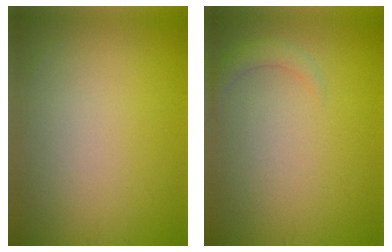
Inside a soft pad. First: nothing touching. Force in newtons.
{"total": 1.5, "press": 1.4, "slide": 0.2}